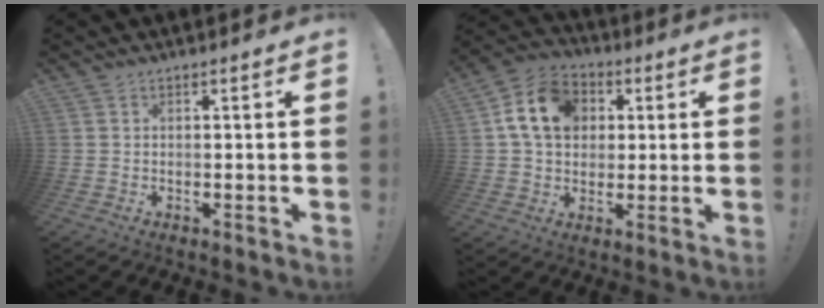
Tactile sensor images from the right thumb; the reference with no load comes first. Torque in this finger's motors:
{"motor_torque": [0.12, 1.10, 0.61, -0.52, 0.21]}